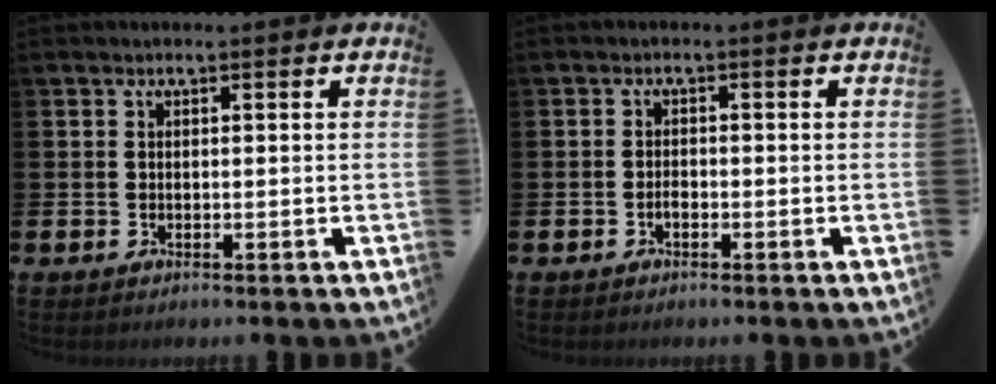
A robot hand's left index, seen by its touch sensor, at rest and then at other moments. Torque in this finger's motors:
{"motor_torque": [0.30, 0.21, 0.00, 0.00]}